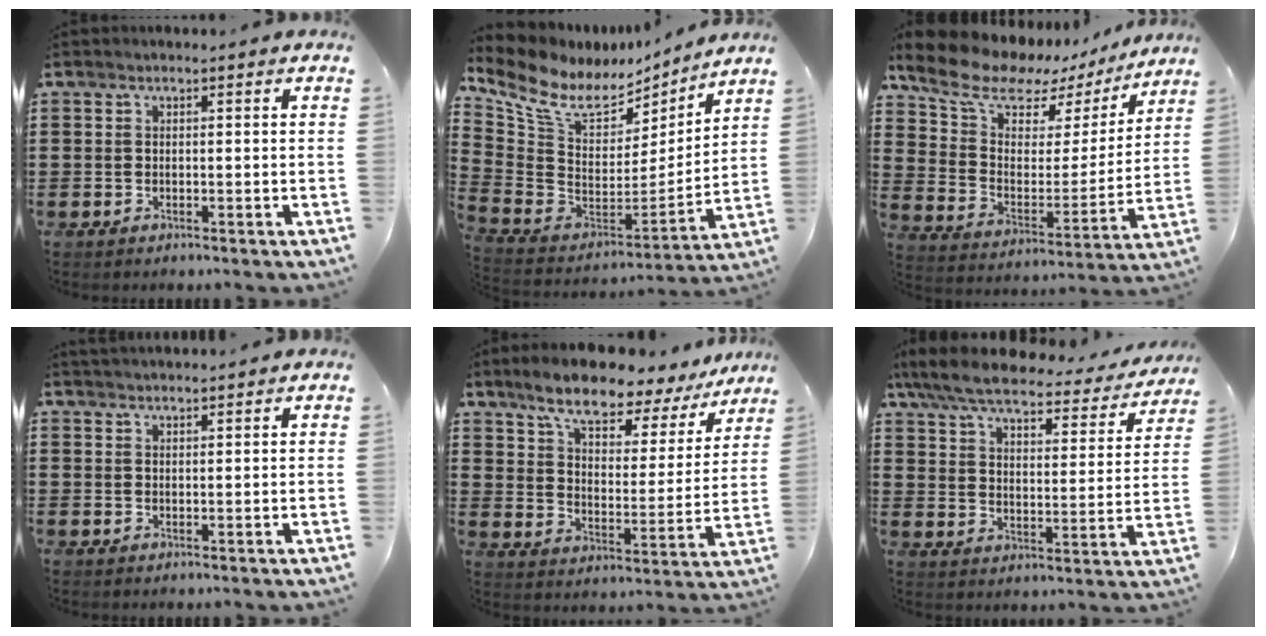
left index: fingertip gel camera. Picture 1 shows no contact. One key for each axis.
{"total": 9.0, "fx": 6.1, "fy": 4.8, "fz": 4.6, "tx": -0.126, "ty": -0.041, "tz": 0.109}
{"total": 9.1, "fx": 7.4, "fy": 4.5, "fz": 3.0, "tx": -0.096, "ty": -0.045, "tz": 0.126}
{"total": 1.4, "fx": 1.4, "fy": 0.0, "fz": -0.1, "tx": 0.000, "ty": 0.003, "tz": 0.027}
{"total": 8.1, "fx": 6.7, "fy": 2.0, "fz": 4.1, "tx": -0.095, "ty": -0.041, "tz": 0.107}
{"total": 6.5, "fx": 5.5, "fy": 1.1, "fz": 3.1, "tx": -0.086, "ty": -0.032, "tz": 0.094}